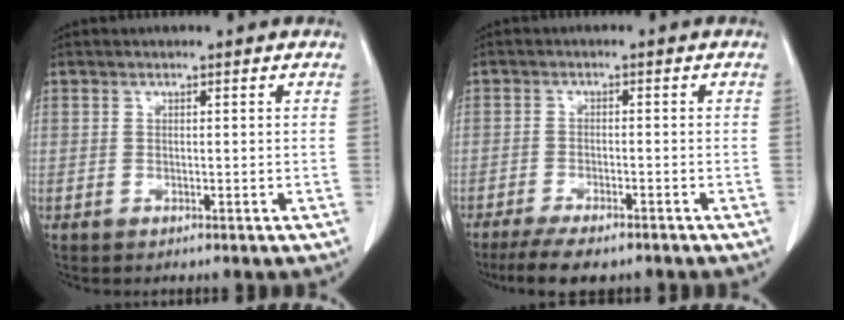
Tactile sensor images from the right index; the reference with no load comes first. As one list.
[{"total": 7.8, "force": [-6.2, 1.9, 4.3], "torque": [-0.064, -0.013, -0.097]}]